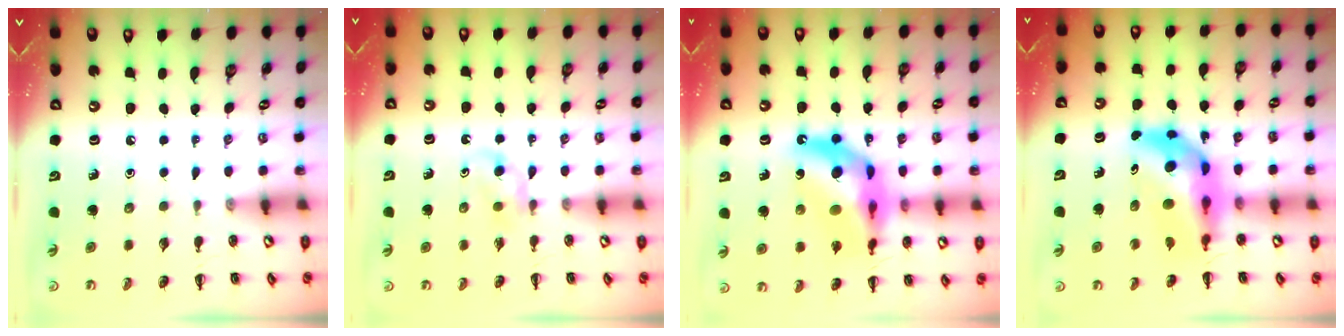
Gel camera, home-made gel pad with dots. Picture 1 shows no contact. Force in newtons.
{"total": 2.9, "press": 2.6, "slide": 1.3}
{"total": 17.1, "press": 16.5, "slide": 4.7}
{"total": 10.8, "press": 10.3, "slide": 3.2}